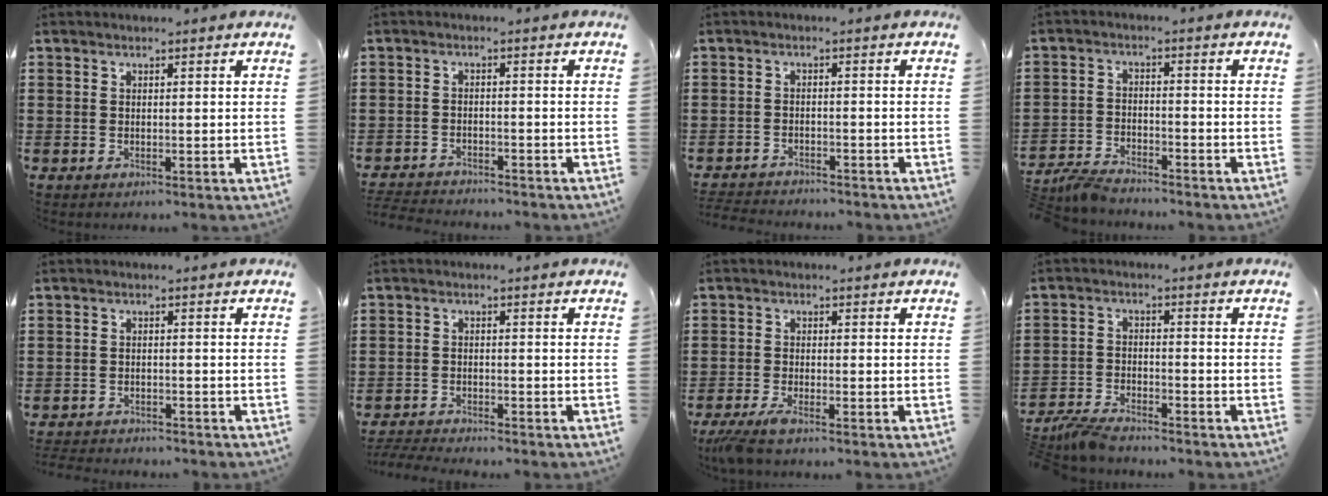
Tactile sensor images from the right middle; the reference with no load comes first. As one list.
[{"total": 3.0, "force": [-3.0, 0.1, 0.1], "torque": [-0.006, -0.003, -0.064]}, {"total": 2.6, "force": [-2.6, 0.1, 0.0], "torque": [-0.006, -0.005, -0.056]}, {"total": 4.1, "force": [-3.9, 0.6, 0.7], "torque": [-0.030, 0.002, -0.087]}, {"total": 2.3, "force": [-2.3, 0.1, 0.0], "torque": [-0.006, -0.003, -0.050]}, {"total": 3.3, "force": [-3.2, 0.1, 0.4], "torque": [-0.016, -0.004, -0.070]}, {"total": 3.2, "force": [-2.6, 0.0, 1.9], "torque": [-0.053, -0.011, -0.055]}, {"total": 4.4, "force": [-4.3, 0.6, 1.0], "torque": [-0.033, 0.001, -0.090]}]